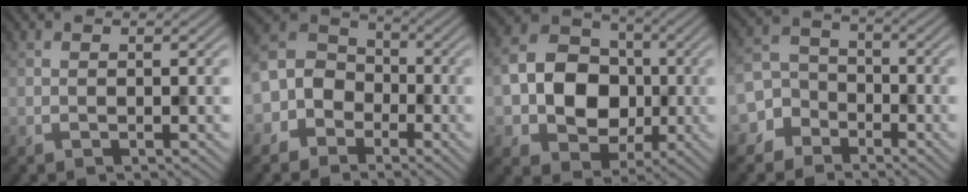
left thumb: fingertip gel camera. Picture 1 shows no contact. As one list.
[{"total": 8.5, "force": [-3.2, 7.1, 3.2], "torque": [-0.092, -0.008, -0.097]}, {"total": 11.6, "force": [-1.3, 9.2, 7.0], "torque": [-0.152, -0.005, -0.041]}, {"total": 7.1, "force": [-3.7, 5.8, 1.4], "torque": [-0.043, -0.004, -0.105]}]